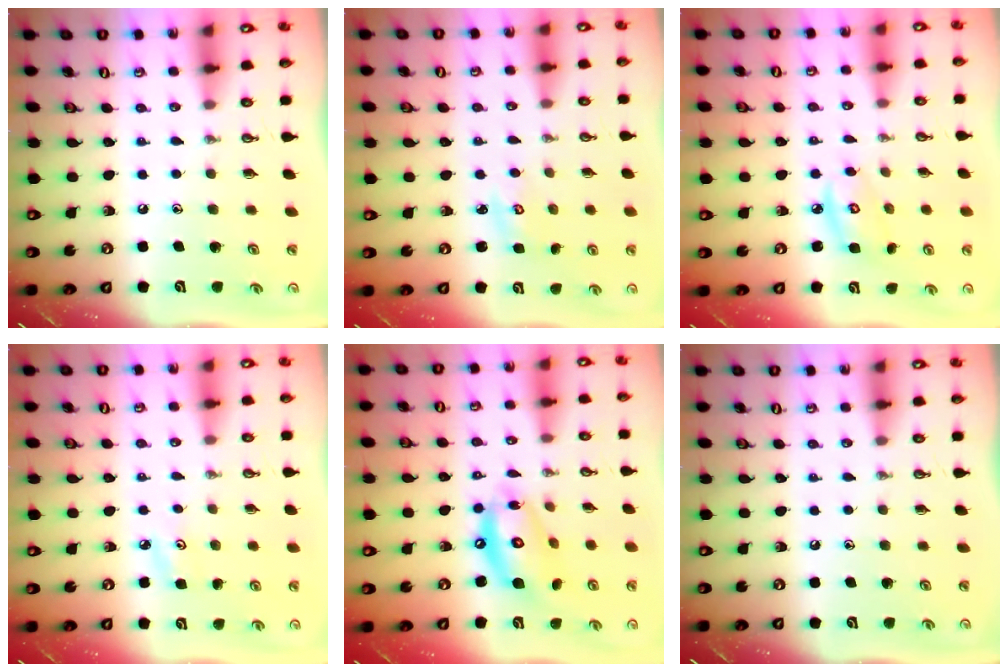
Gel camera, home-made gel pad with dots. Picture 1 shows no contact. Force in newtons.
{"total": 2.7, "press": 2.7, "slide": 0.3}
{"total": 5.5, "press": 5.5, "slide": 0.3}
{"total": 4.7, "press": 4.7, "slide": 0.6}
{"total": 14.2, "press": 14.1, "slide": 1.2}
{"total": 0.0}